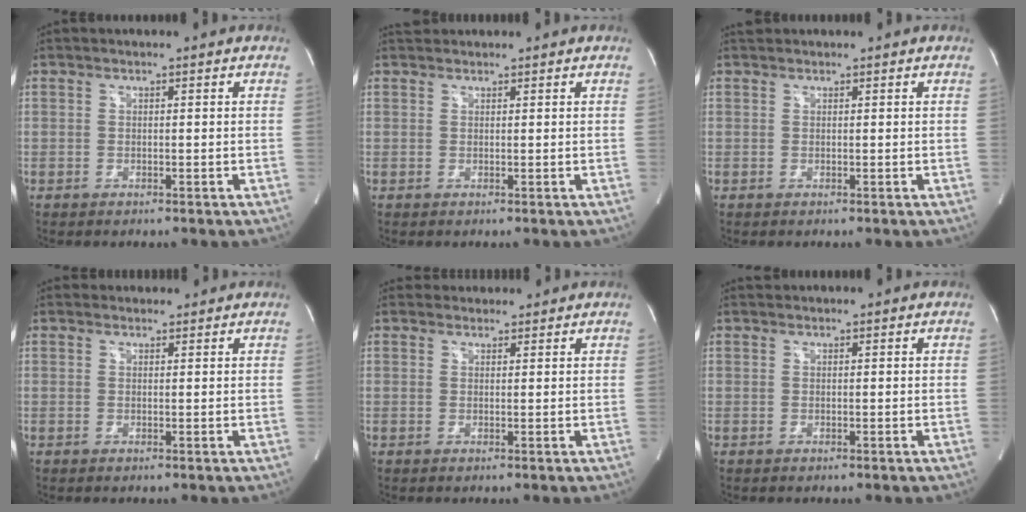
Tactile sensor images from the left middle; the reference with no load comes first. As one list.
[{"total": 1.6, "force": [1.5, 0.5, 0.1], "torque": [-0.008, 0.023, 0.028]}, {"total": 0.9, "force": [0.8, 0.3, 0.0], "torque": [-0.009, 0.017, 0.017]}, {"total": 1.5, "force": [1.4, 0.6, -0.2], "torque": [-0.004, 0.014, 0.019]}, {"total": 2.3, "force": [2.2, 0.9, -0.4], "torque": [0.004, 0.019, 0.031]}, {"total": 0.7, "force": [0.7, 0.1, -0.1], "torque": [-0.005, 0.017, 0.015]}]